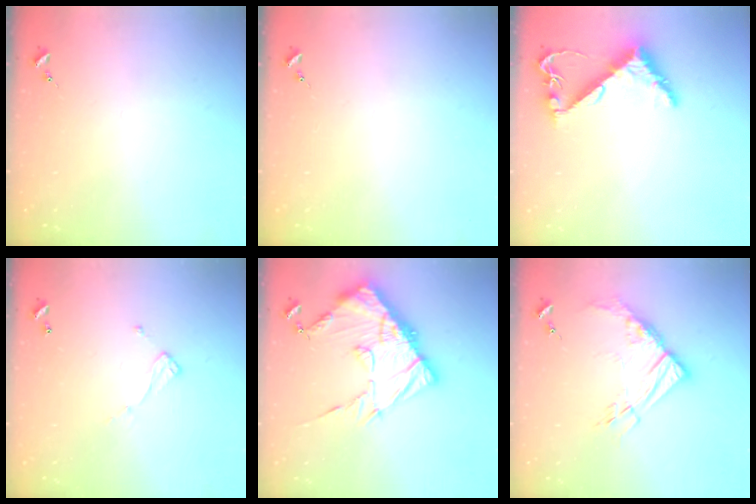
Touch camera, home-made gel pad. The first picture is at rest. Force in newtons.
{"total": 0.0}
{"total": 7.9, "press": 7.9, "slide": 0.8}
{"total": 6.5, "press": 6.5, "slide": 0.2}
{"total": 18.0, "press": 17.9, "slide": 1.6}
{"total": 12.7, "press": 12.6, "slide": 1.3}